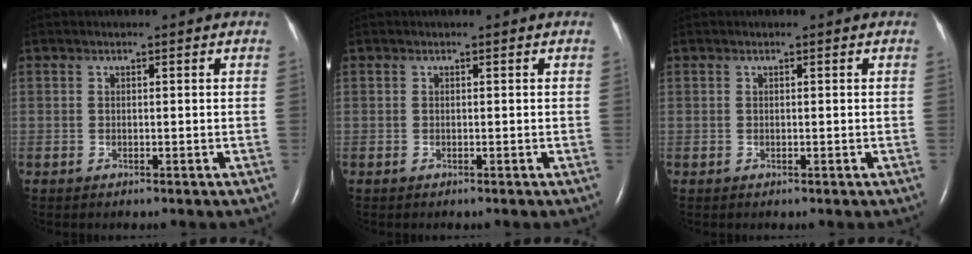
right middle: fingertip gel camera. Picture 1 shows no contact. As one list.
[{"total": 0.0}, {"total": 0.0}]